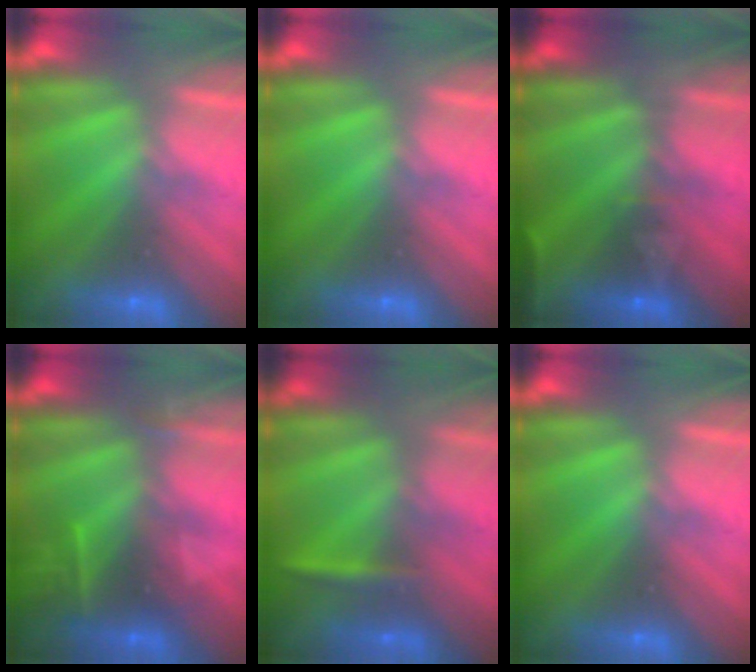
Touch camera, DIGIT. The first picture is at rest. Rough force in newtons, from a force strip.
{"total": 0.0}
{"total": 2.9}
{"total": 2.4}
{"total": 2.3}
{"total": 0.0}